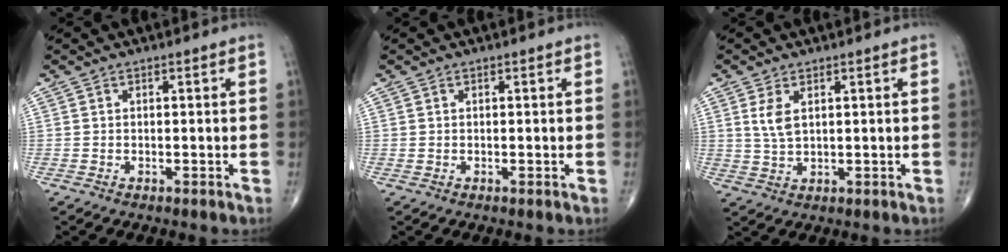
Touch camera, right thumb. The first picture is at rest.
{"total": 0.0}
{"total": 3.9, "force": [1.4, 2.0, 3.1], "torque": [-0.063, -0.003, 0.036]}